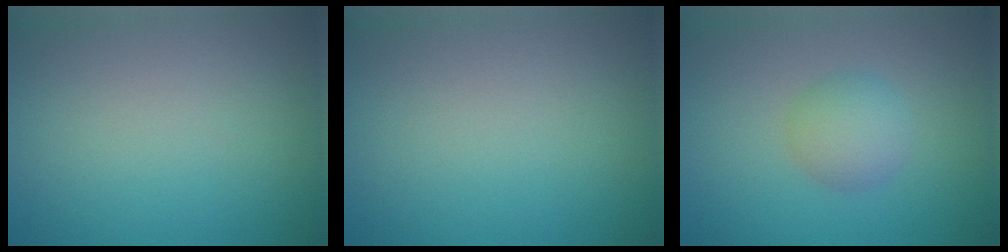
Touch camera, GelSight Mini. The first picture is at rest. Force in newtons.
{"total": 0.0}
{"total": 2.6, "press": 2.6, "slide": 0.1}